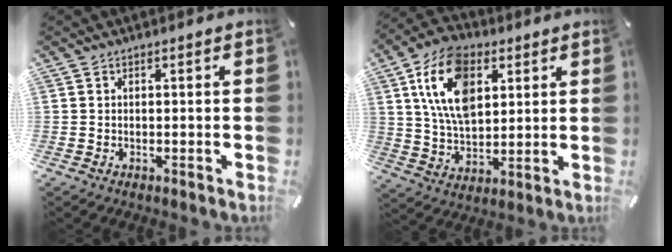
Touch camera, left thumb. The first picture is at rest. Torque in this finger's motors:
{"motor_torque": [0.66, 0.62, 1.75, -1.02, 0.60]}